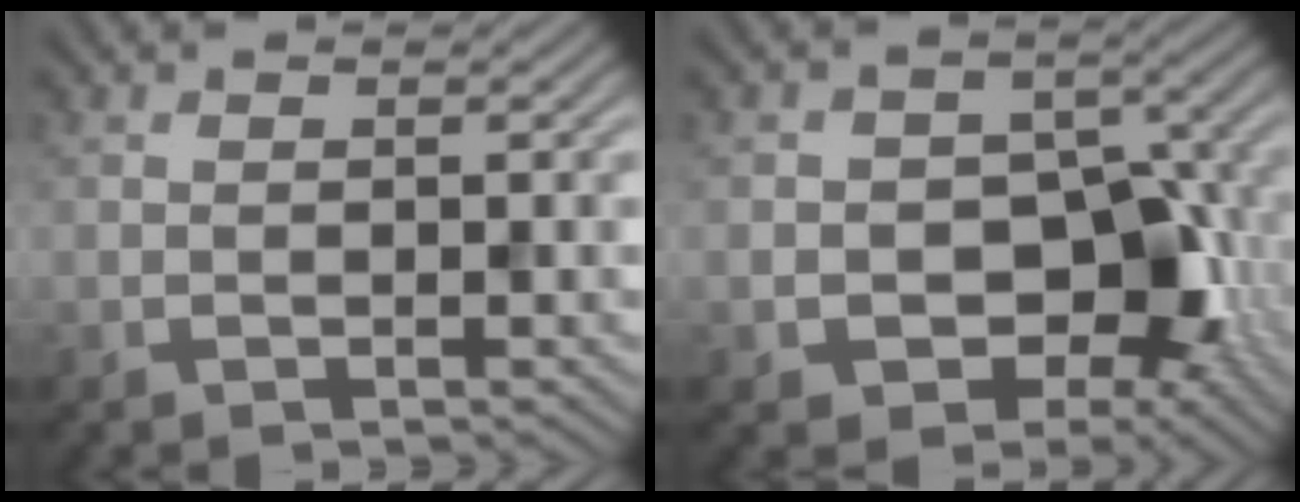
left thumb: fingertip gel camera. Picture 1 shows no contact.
{"total": 10.4, "force": [-3.1, 7.4, 6.6], "torque": [-0.093, -0.015, -0.055]}